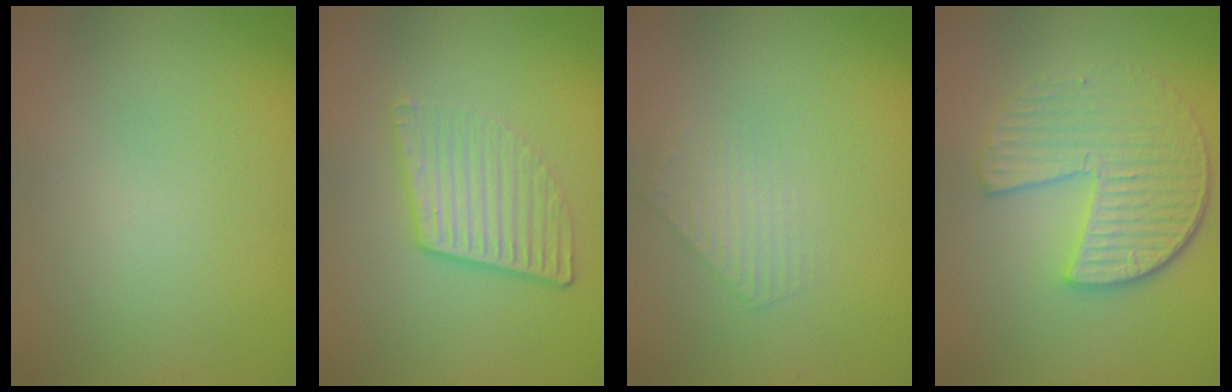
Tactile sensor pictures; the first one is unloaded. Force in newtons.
{"total": 3.7, "press": 2.7, "slide": 2.5}
{"total": 1.5, "press": 1.5, "slide": 0.3}
{"total": 5.3, "press": 4.0, "slide": 3.5}